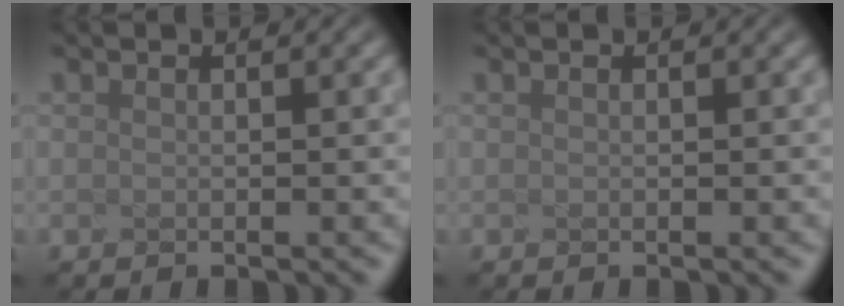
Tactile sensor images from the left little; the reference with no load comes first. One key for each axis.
{"total": 0.0}